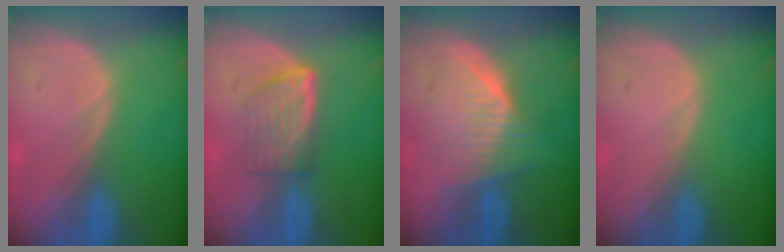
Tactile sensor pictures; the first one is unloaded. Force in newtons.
{"total": 5.8, "press": 5.2, "slide": 2.4}
{"total": 6.4, "press": 6.2, "slide": 1.7}
{"total": 0.0}